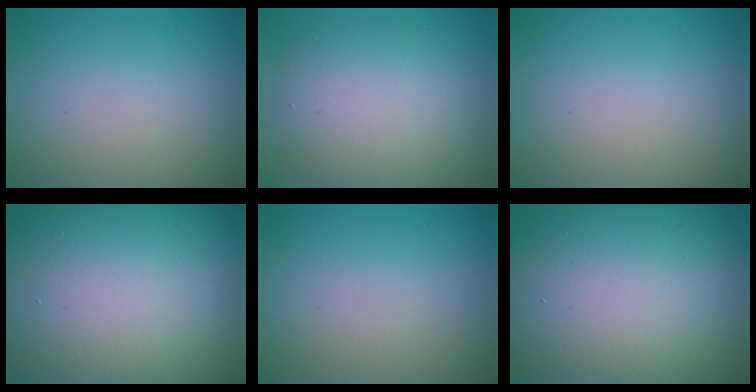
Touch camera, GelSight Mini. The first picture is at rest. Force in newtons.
{"total": 5.9, "press": 5.8, "slide": 0.6}
{"total": 0.0}
{"total": 20.2, "press": 20.2, "slide": 0.8}
{"total": 0.0}
{"total": 17.3, "press": 17.3, "slide": 1.4}